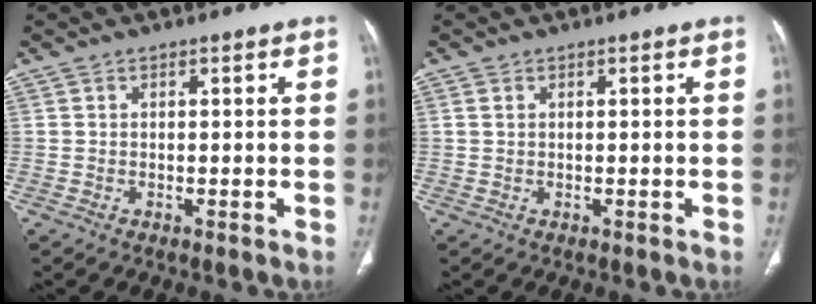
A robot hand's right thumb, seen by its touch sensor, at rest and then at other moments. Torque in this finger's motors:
{"motor_torque": [-0.14, 0.54, 0.40, 0.00, 0.00]}